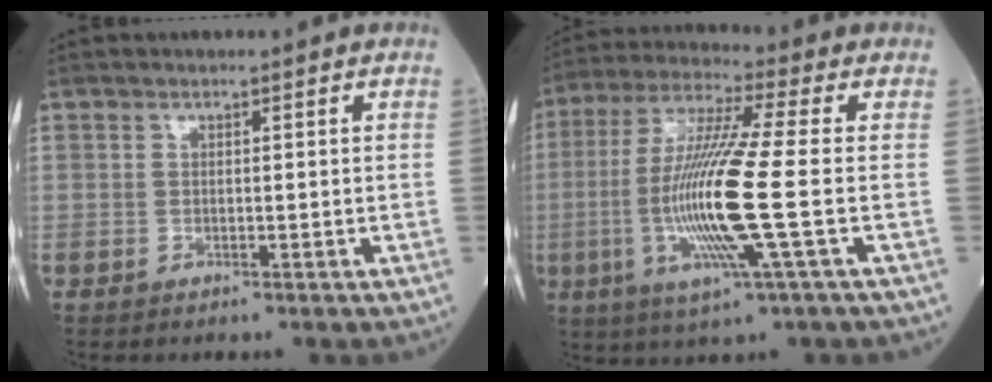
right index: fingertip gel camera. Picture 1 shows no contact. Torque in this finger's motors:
{"motor_torque": [0.74, -0.18, 1.05, 0.21]}